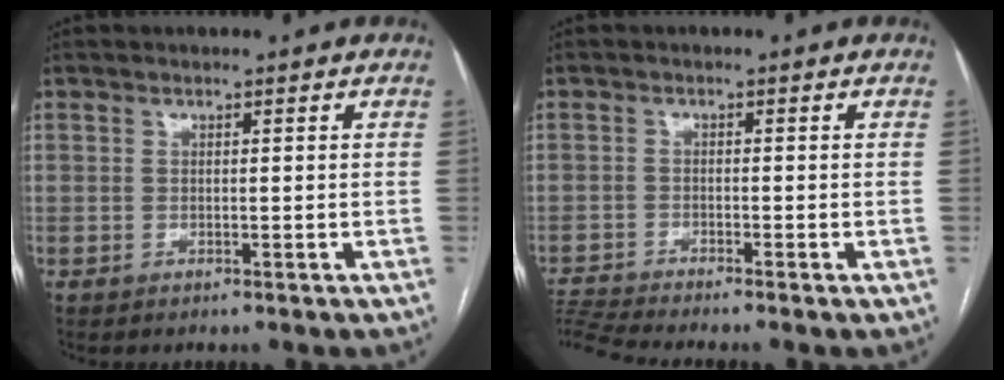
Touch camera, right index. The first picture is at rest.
{"total": 4.5, "force": [-4.1, -1.7, 0.8], "torque": [-0.025, -0.009, -0.080]}